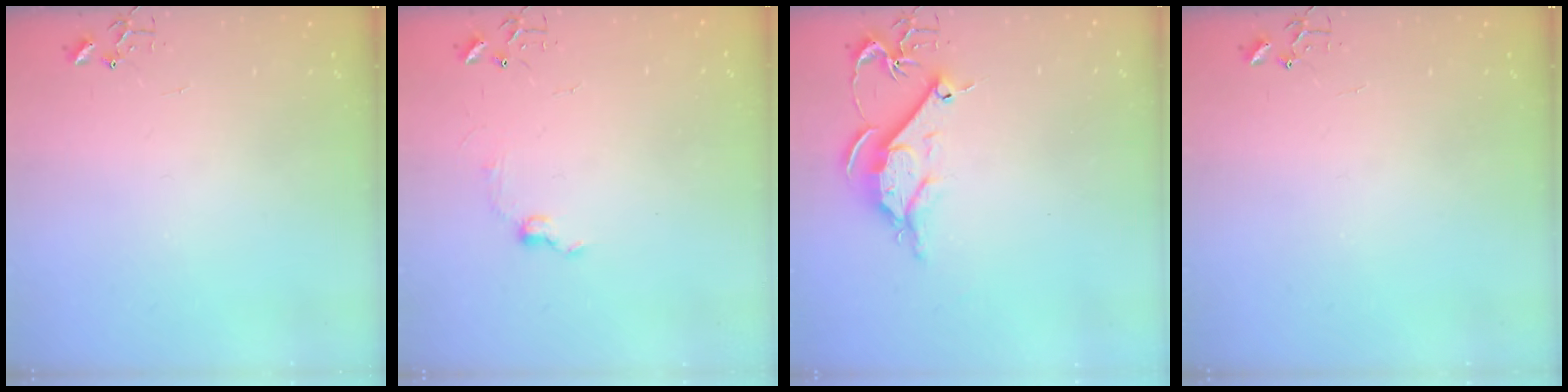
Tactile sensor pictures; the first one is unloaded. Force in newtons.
{"total": 6.0, "press": 6.0, "slide": 0.9}
{"total": 9.9, "press": 9.8, "slide": 0.8}
{"total": 0.0}